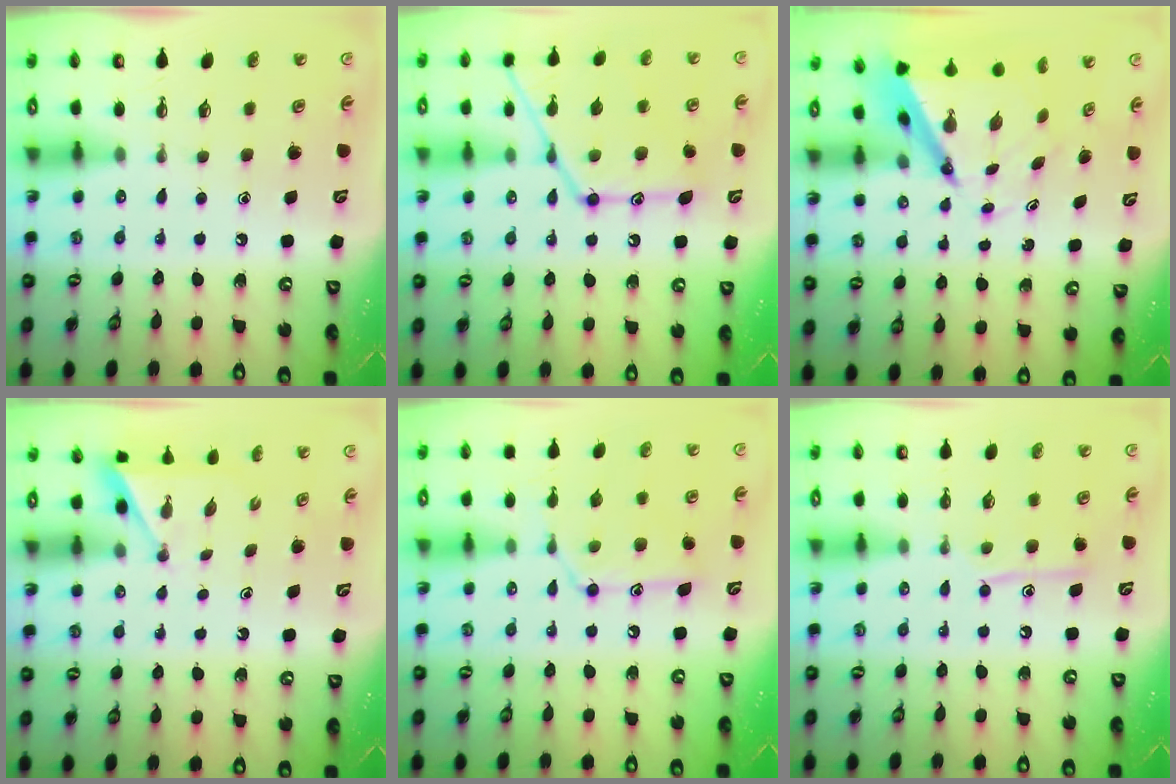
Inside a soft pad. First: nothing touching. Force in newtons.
{"total": 17.9, "press": 17.8, "slide": 1.4}
{"total": 7.3, "press": 7.3, "slide": 0.7}
{"total": 2.9, "press": 2.9, "slide": 0.2}
{"total": 13.7, "press": 13.7, "slide": 1.1}
{"total": 8.5, "press": 8.5, "slide": 0.6}